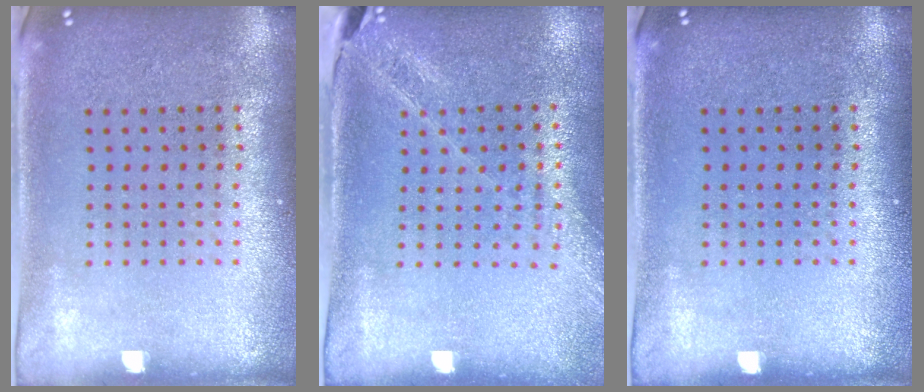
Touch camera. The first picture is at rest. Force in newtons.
{"total": 1.5, "press": 1.4, "slide": 0.4}
{"total": 0.0}